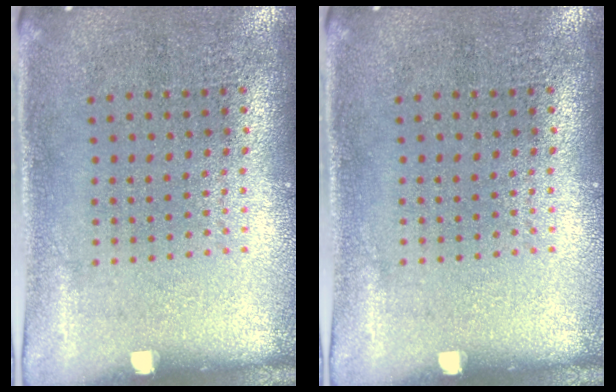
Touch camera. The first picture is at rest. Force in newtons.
{"total": 0.0}